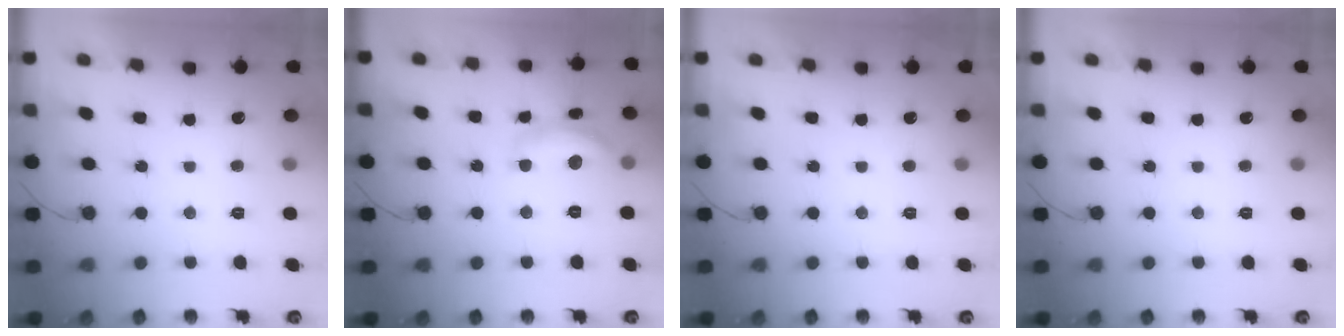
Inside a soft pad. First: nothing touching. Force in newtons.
{"total": 12.1, "press": 12.1, "slide": 0.6}
{"total": 0.0}
{"total": 0.0}